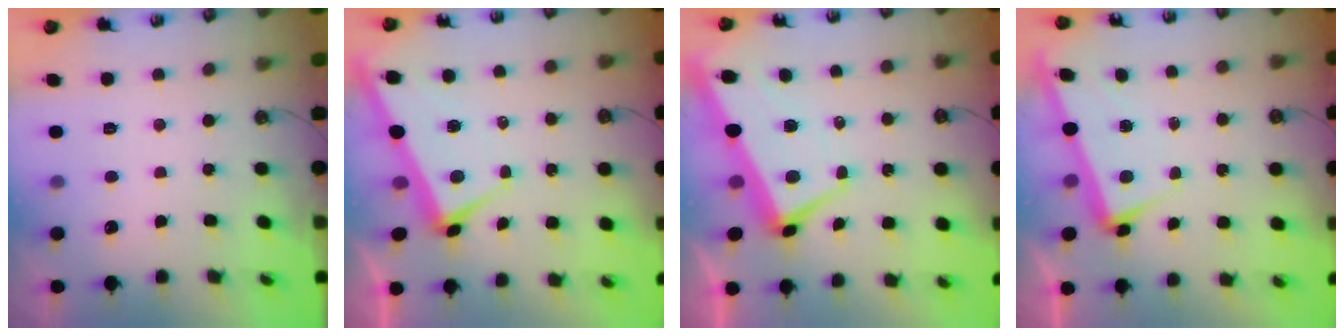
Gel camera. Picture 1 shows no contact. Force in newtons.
{"total": 2.5, "press": 2.4, "slide": 0.7}
{"total": 1.6, "press": 0.9, "slide": 1.3}
{"total": 3.1, "press": 3.0, "slide": 1.0}